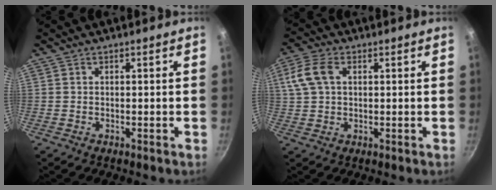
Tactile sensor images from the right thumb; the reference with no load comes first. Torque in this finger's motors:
{"motor_torque": [-0.63, 0.67, -0.31, 0.13, 0.09]}